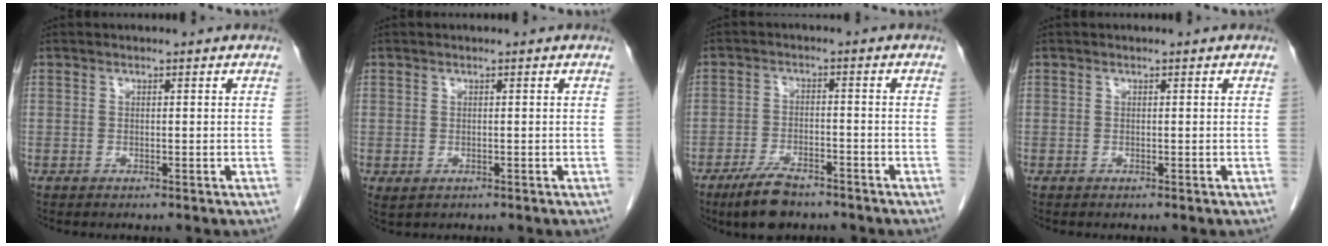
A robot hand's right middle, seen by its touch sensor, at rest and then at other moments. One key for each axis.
{"total": 1.2, "fx": -0.3, "fy": 0.8, "fz": 0.8, "tx": -0.020, "ty": -0.004, "tz": 0.002}
{"total": 6.8, "fx": -5.2, "fy": 2.2, "fz": 3.7, "tx": -0.077, "ty": -0.008, "tz": -0.091}
{"total": 0.0}